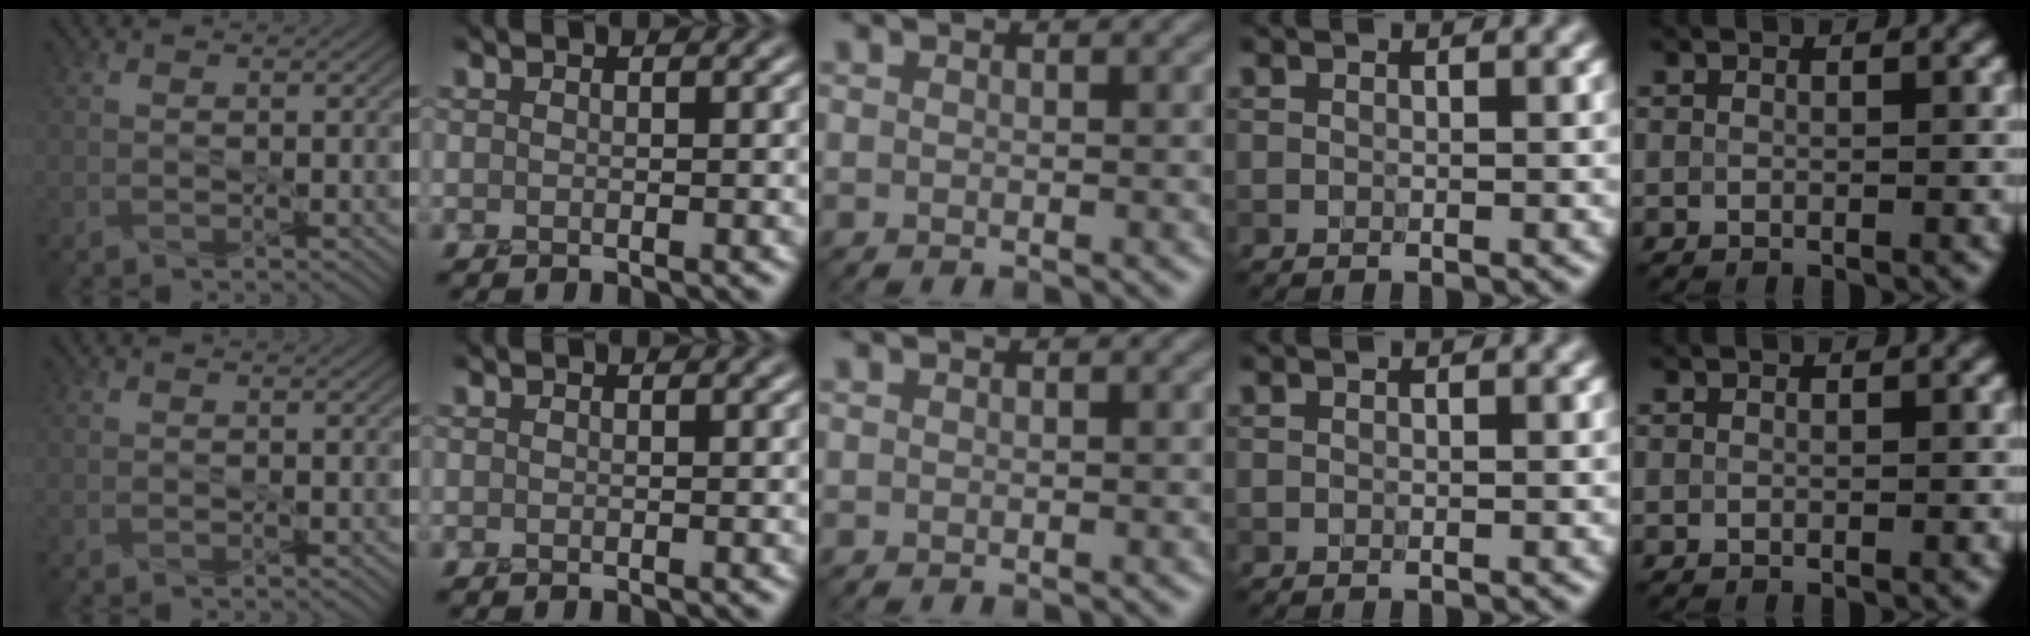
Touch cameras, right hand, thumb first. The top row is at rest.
{}